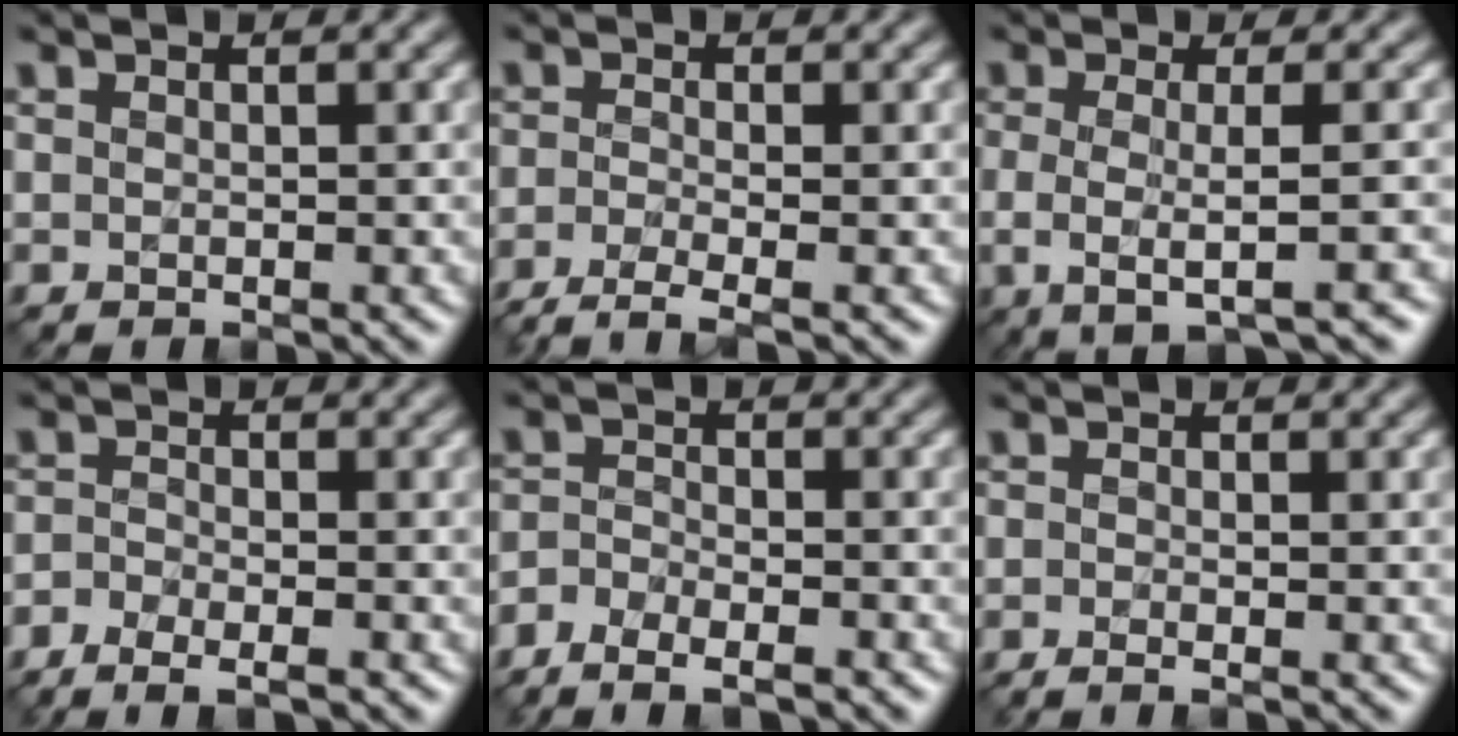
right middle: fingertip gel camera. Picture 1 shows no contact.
{"total": 3.3, "force": [-2.3, 0.7, 2.3], "torque": [-0.043, -0.009, -0.056]}
{"total": 4.3, "force": [-0.8, 1.2, 4.0], "torque": [-0.066, -0.011, -0.016]}
{"total": 4.4, "force": [-3.1, 1.9, 2.5], "torque": [-0.024, -0.014, -0.043]}
{"total": 5.9, "force": [-4.5, 2.5, 2.9], "torque": [-0.030, -0.014, -0.066]}
{"total": 1.3, "force": [-0.8, 0.3, 0.9], "torque": [-0.012, -0.010, -0.019]}